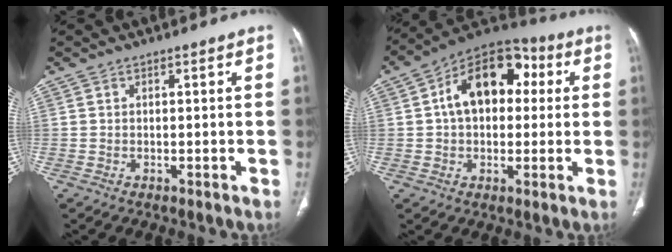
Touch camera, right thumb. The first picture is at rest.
{"total": 16.0, "force": [2.8, 10.6, 11.6], "torque": [-0.146, 0.032, 0.034]}